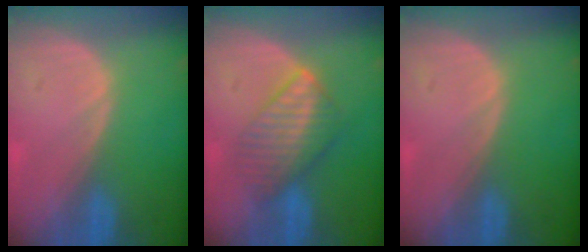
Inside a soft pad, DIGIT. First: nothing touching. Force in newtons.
{"total": 6.6, "press": 6.5, "slide": 1.3}
{"total": 0.0}